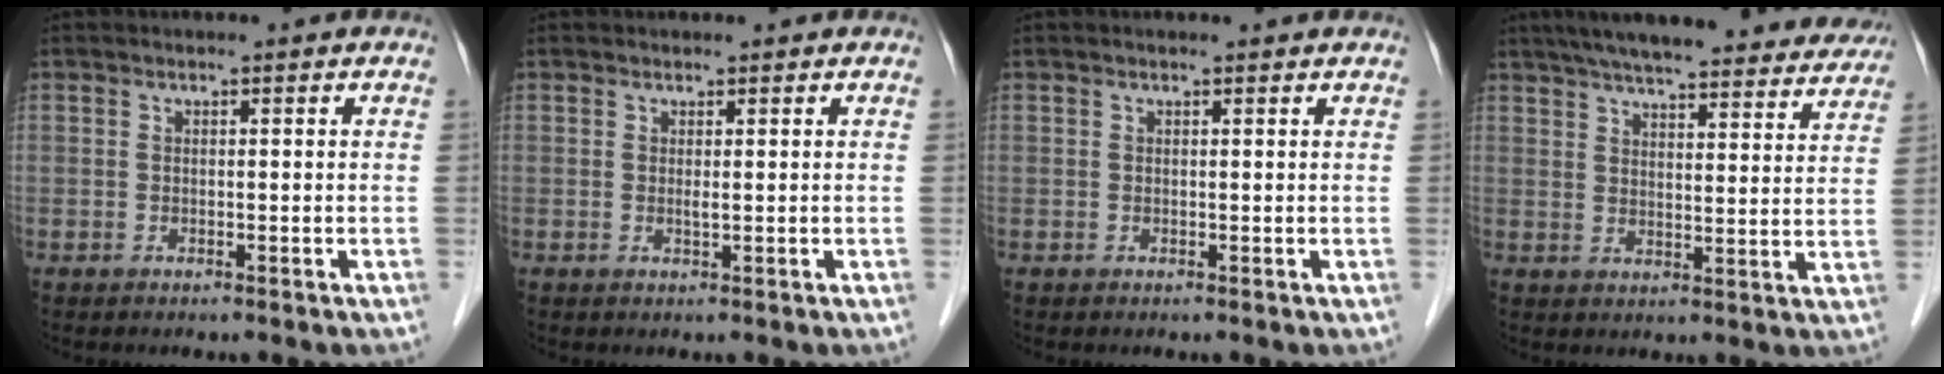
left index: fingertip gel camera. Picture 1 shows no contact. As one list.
[{"total": 0.5, "force": [0.2, 0.2, 0.5], "torque": [-0.012, -0.006, 0.000]}, {"total": 1.1, "force": [1.0, 0.1, 0.3], "torque": [-0.011, 0.006, 0.010]}, {"total": 28.0, "force": [24.6, 5.3, 12.1], "torque": [-0.191, -0.003, 0.306]}]